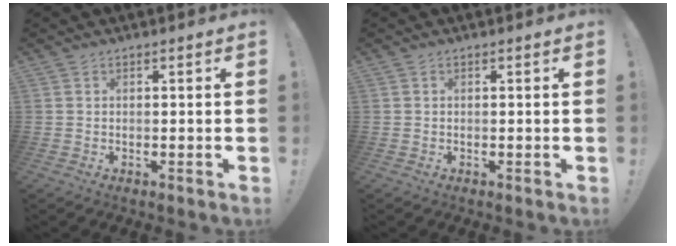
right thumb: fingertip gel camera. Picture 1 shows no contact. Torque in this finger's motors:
{"motor_torque": [0.14, 0.01, 0.37, 0.14, 0.00]}